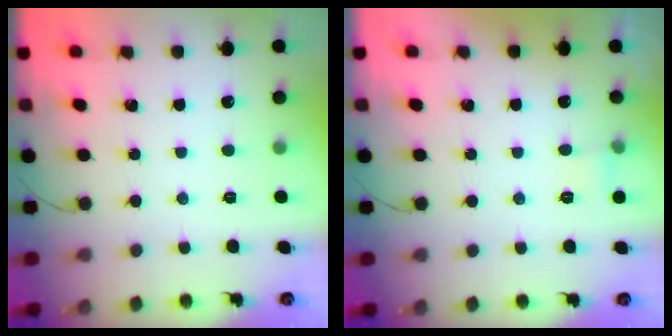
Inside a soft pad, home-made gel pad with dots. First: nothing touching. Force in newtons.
{"total": 3.5, "press": 3.4, "slide": 0.9}